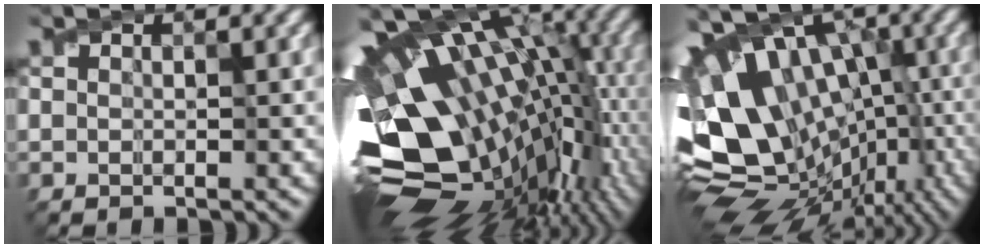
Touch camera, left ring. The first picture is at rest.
{"total": 17.4, "force": [1.0, 9.3, 14.7], "torque": [-0.231, -0.013, 0.052]}
{"total": 15.3, "force": [-1.1, 10.3, 11.2], "torque": [-0.192, -0.004, 0.002]}